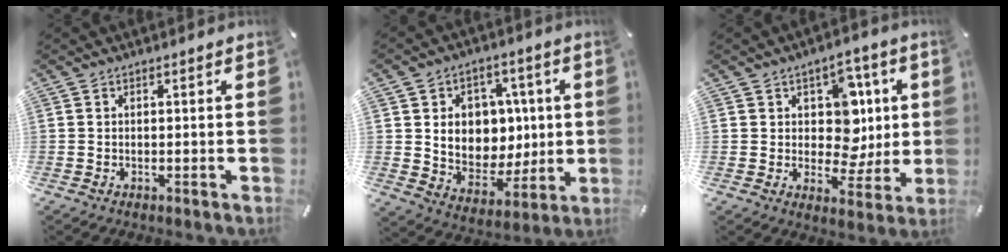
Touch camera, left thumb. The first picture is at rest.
{"total": 11.8, "force": [2.3, 10.5, 4.7], "torque": [-0.062, -0.018, 0.054]}
{"total": 11.2, "force": [2.7, 9.4, 5.4], "torque": [-0.061, -0.024, 0.053]}